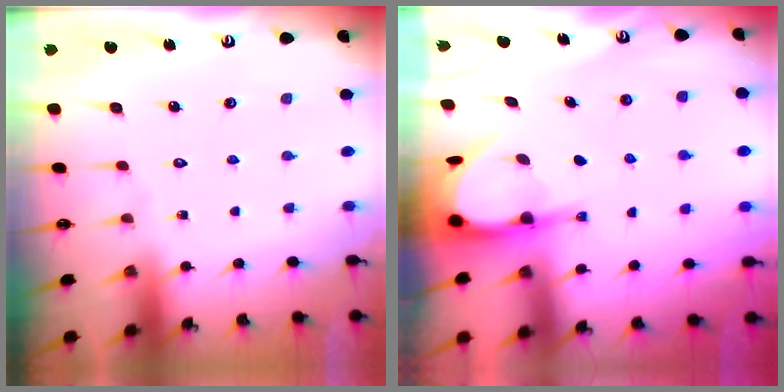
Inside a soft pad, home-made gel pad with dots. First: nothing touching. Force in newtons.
{"total": 6.4, "press": 6.4, "slide": 0.6}